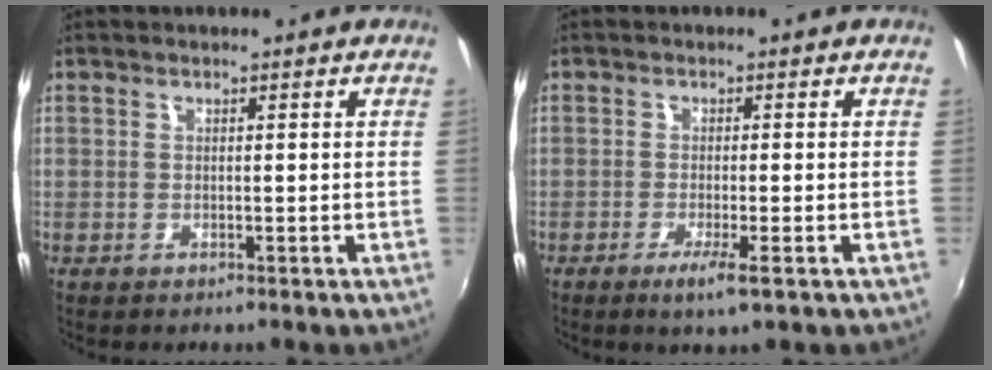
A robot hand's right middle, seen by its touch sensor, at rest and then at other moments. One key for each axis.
{"total": 3.9, "fx": -2.0, "fy": 0.3, "fz": 3.3, "tx": -0.070, "ty": -0.011, "tz": -0.036}